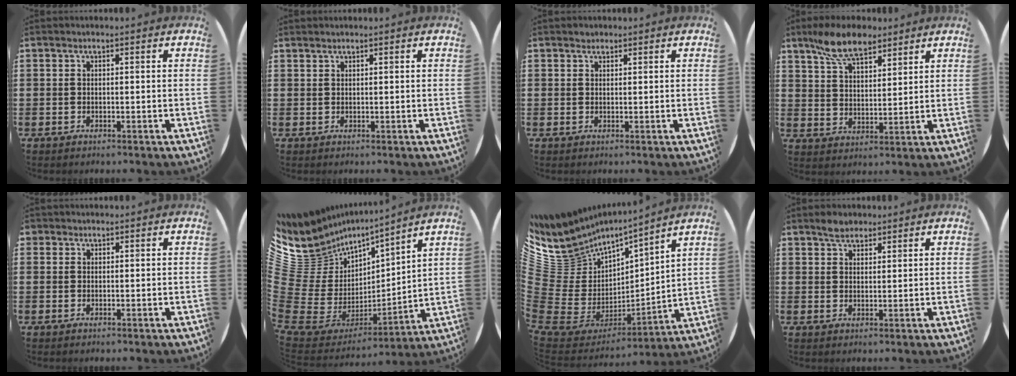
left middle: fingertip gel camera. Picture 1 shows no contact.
{"total": 0.5, "force": [0.5, 0.0, -0.1], "torque": [0.002, 0.003, 0.010]}
{"total": 0.7, "force": [0.6, 0.3, -0.1], "torque": [0.010, 0.000, 0.010]}
{"total": 8.4, "force": [6.6, 3.4, 3.9], "torque": [-0.086, -0.008, 0.122]}
{"total": 0.5, "force": [0.4, 0.4, -0.1], "torque": [0.002, 0.005, 0.007]}
{"total": 8.7, "force": [5.3, 6.9, 0.3], "torque": [-0.077, -0.061, 0.102]}
{"total": 7.8, "force": [3.9, 6.8, -0.3], "torque": [-0.055, -0.055, 0.077]}
{"total": 2.5, "force": [2.2, 1.1, 0.5], "torque": [-0.012, 0.006, 0.042]}